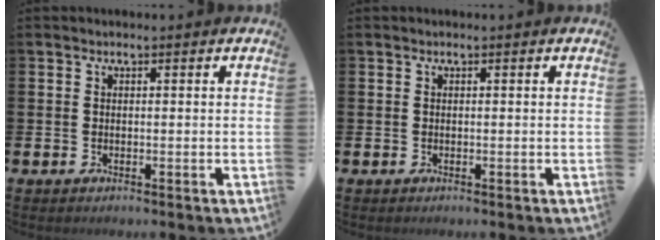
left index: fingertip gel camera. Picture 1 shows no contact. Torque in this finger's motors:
{"motor_torque": [0.04, 0.04, 0.00, 0.01]}